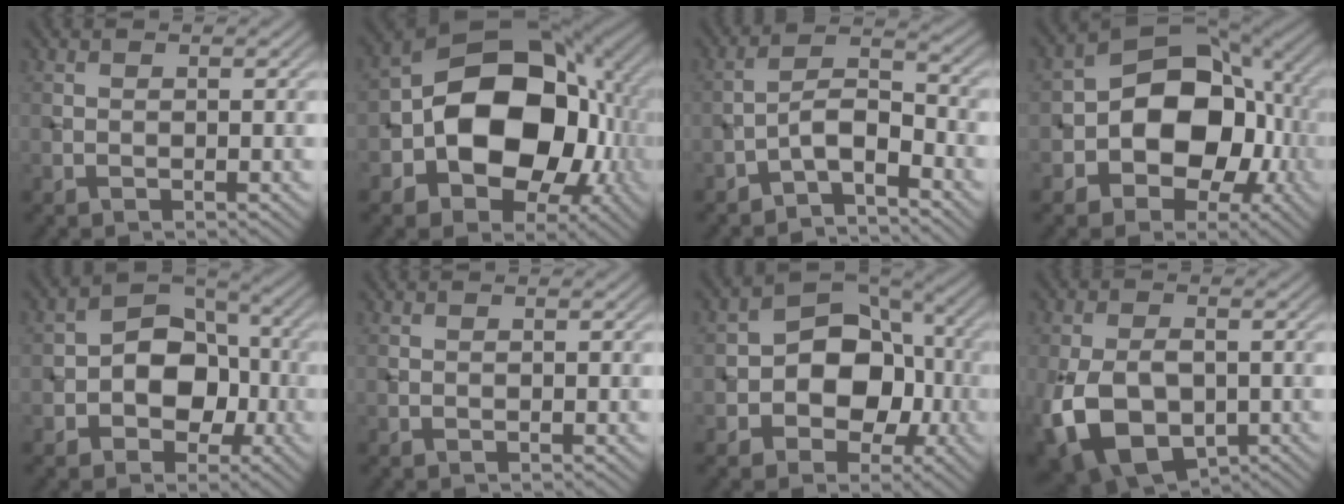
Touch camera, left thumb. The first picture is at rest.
{"total": 16.5, "force": [-2.2, 11.8, 11.4], "torque": [-0.159, -0.007, -0.049]}
{"total": 5.1, "force": [-3.5, 1.7, 3.3], "torque": [-0.061, 0.014, -0.074]}
{"total": 13.6, "force": [-2.0, 9.8, 9.1], "torque": [-0.143, -0.006, -0.047]}
{"total": 8.0, "force": [-1.7, 6.1, 5.0], "torque": [-0.064, 0.008, -0.049]}
{"total": 0.0}
{"total": 10.1, "force": [-1.9, 7.7, 6.2], "torque": [-0.069, 0.003, -0.055]}
{"total": 11.9, "force": [-3.9, 7.4, 8.4], "torque": [-0.163, -0.026, -0.051]}